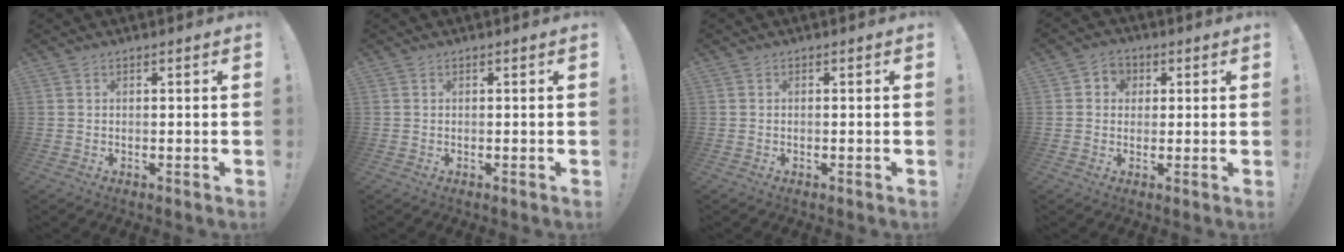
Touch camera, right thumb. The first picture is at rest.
{"total": 0.0}
{"total": 0.0}
{"total": 4.3, "force": [0.6, 4.0, 1.2], "torque": [-0.007, -0.001, 0.009]}